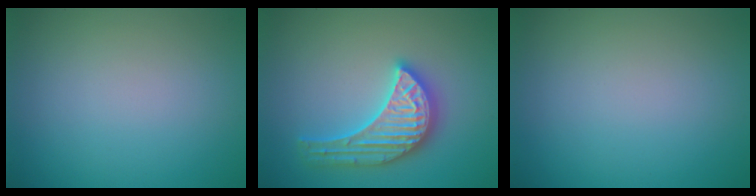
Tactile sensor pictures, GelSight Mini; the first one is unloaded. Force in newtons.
{"total": 5.5, "press": 5.4, "slide": 0.6}
{"total": 0.0}